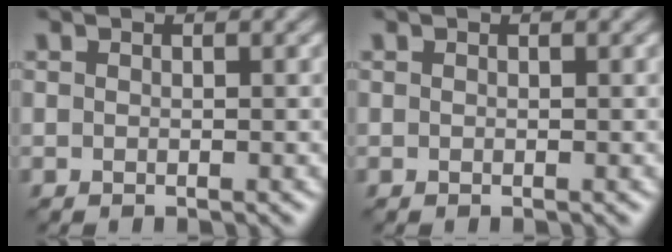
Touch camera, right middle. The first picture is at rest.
{"total": 0.0}